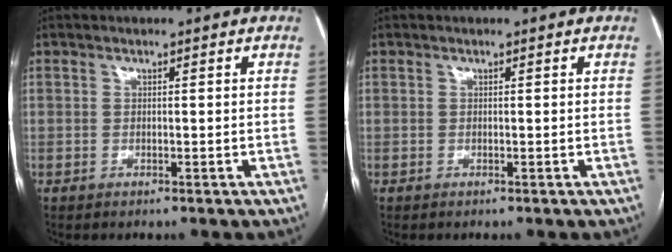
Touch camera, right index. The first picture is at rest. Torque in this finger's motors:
{"motor_torque": [0.00, 0.00, 0.00, 0.01]}